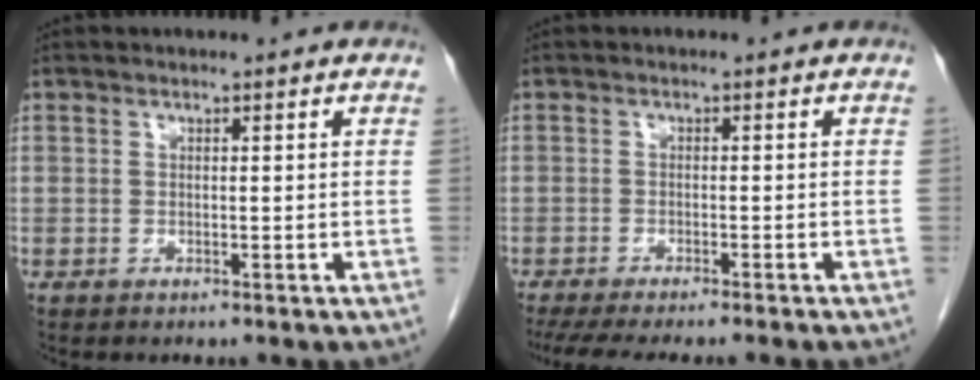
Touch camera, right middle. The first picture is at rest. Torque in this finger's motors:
{"motor_torque": [1.14, -1.00, 0.11, 0.04]}